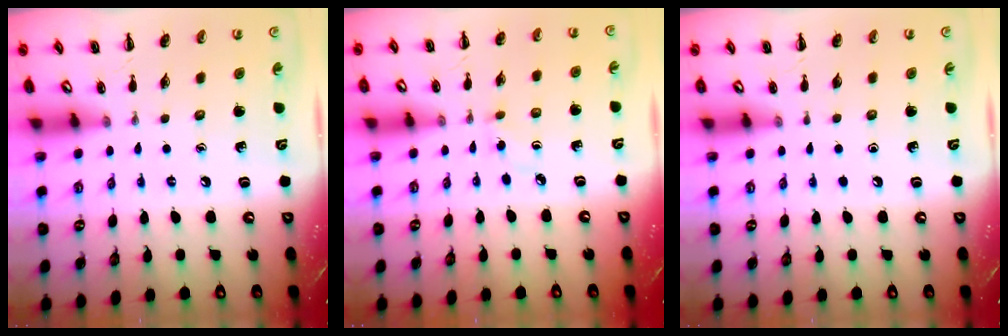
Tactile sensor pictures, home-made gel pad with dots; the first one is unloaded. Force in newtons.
{"total": 3.4, "press": 3.1, "slide": 1.4}
{"total": 0.0}